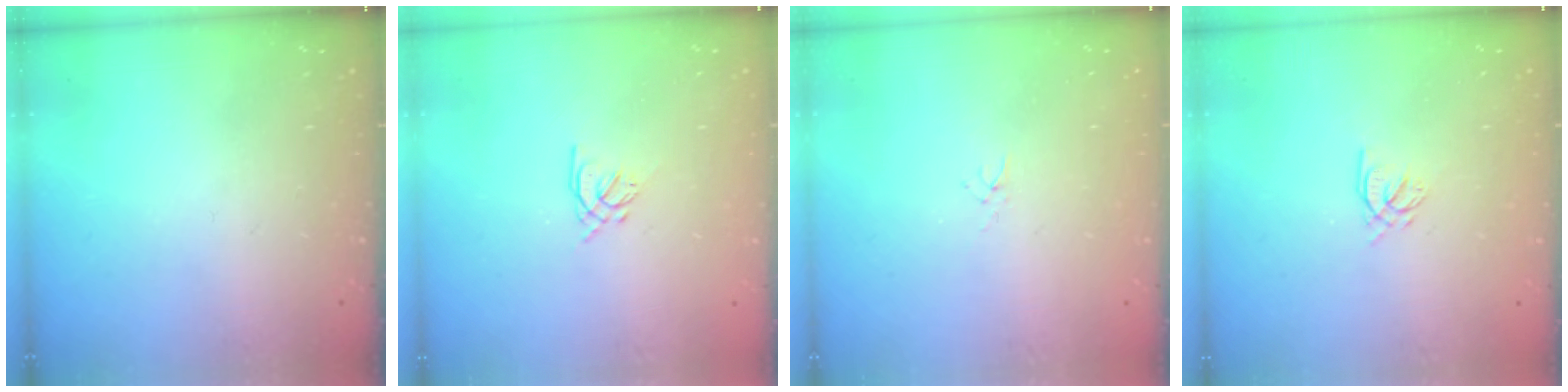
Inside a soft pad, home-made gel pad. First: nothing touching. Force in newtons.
{"total": 1.6, "press": 1.5, "slide": 0.5}
{"total": 1.0, "press": 1.0, "slide": 0.3}
{"total": 2.4, "press": 2.4, "slide": 0.3}